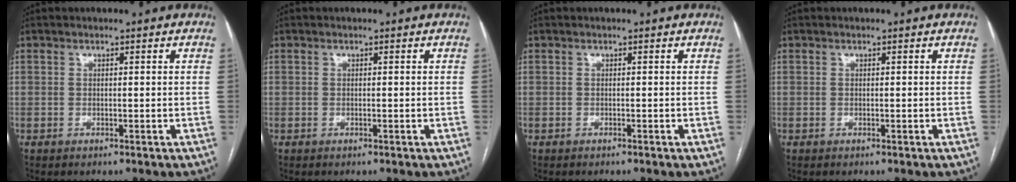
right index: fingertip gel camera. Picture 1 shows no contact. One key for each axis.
{"total": 0.0}
{"total": 0.0}
{"total": 0.0}